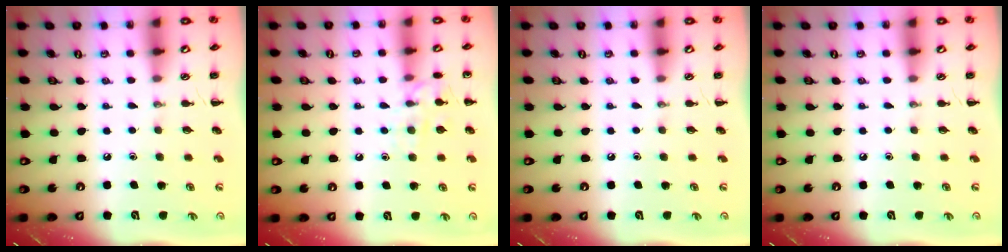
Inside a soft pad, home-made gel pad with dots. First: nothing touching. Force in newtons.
{"total": 10.0, "press": 10.0, "slide": 0.9}
{"total": 0.0}
{"total": 0.0}